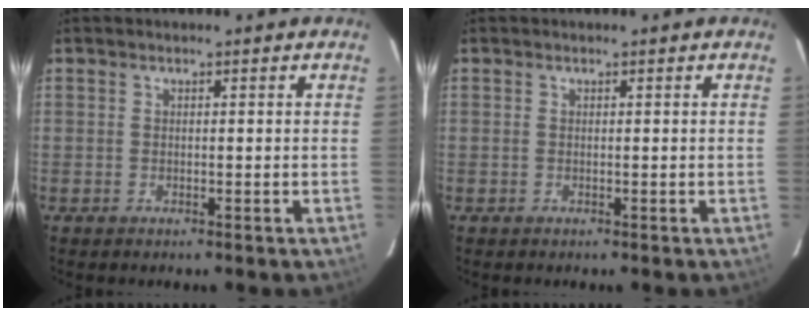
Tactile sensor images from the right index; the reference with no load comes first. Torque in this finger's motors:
{"motor_torque": [-0.03, -0.01, 0.03, 0.00]}